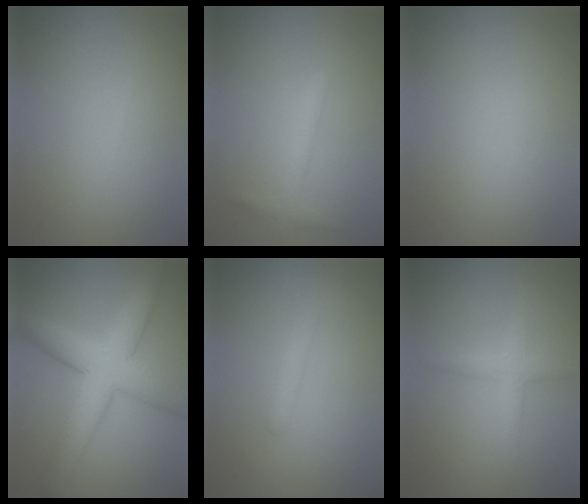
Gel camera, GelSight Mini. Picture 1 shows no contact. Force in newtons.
{"total": 1.6, "press": 1.6, "slide": 0.1}
{"total": 0.0}
{"total": 7.4, "press": 7.3, "slide": 0.1}
{"total": 1.6, "press": 1.6, "slide": 0.1}
{"total": 2.2, "press": 2.2, "slide": 0.1}